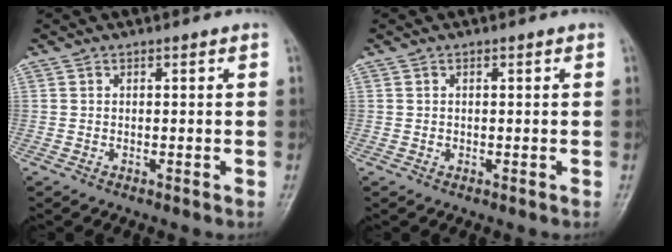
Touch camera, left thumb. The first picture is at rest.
{"total": 0.8, "force": [-0.2, 0.7, 0.3], "torque": [-0.001, 0.002, -0.003]}